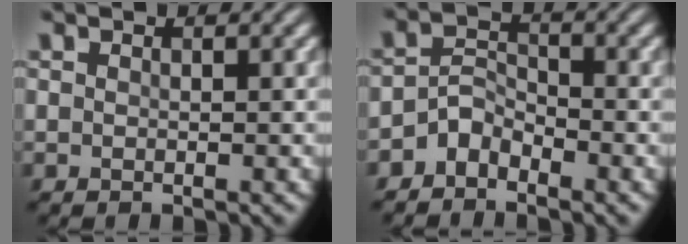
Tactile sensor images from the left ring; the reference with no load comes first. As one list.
[{"total": 2.5, "force": [-1.9, 1.4, 1.0], "torque": [-0.017, 0.012, -0.043]}]